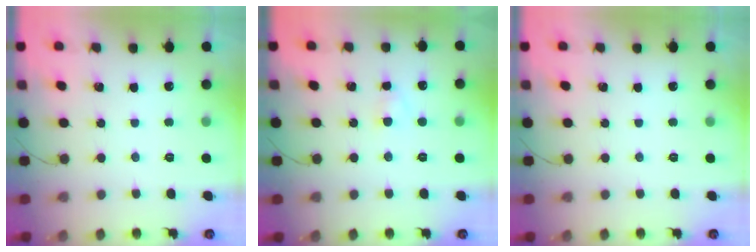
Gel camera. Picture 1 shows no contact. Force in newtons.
{"total": 2.5, "press": 2.3, "slide": 1.1}
{"total": 0.0}